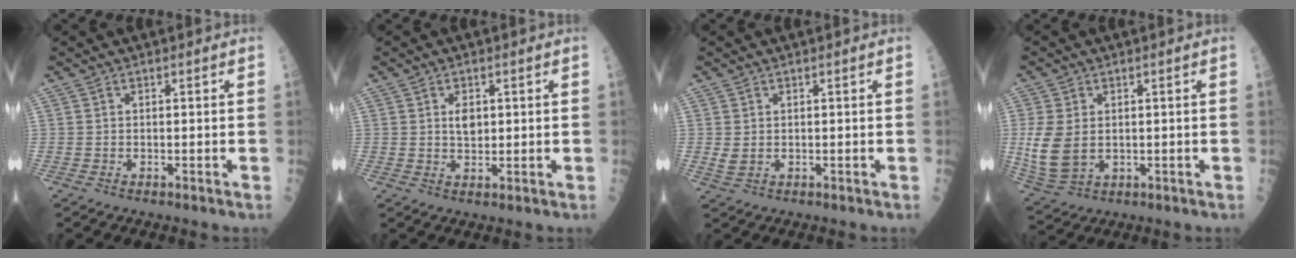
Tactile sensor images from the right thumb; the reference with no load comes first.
{"total": 2.9, "force": [0.7, 1.8, 2.2], "torque": [-0.026, -0.004, 0.011]}
{"total": 1.7, "force": [0.2, 1.3, 1.1], "torque": [-0.019, 0.000, 0.011]}
{"total": 9.0, "force": [0.0, 6.1, 6.6], "torque": [-0.142, -0.006, 0.013]}